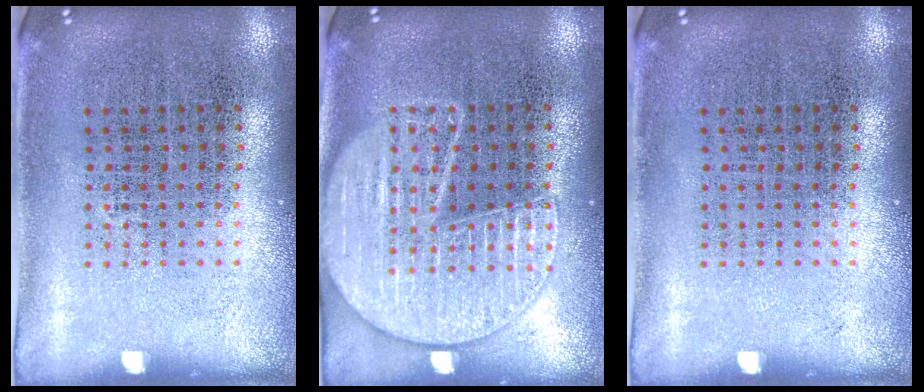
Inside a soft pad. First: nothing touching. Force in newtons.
{"total": 2.0, "press": 2.0, "slide": 0.2}
{"total": 0.0}